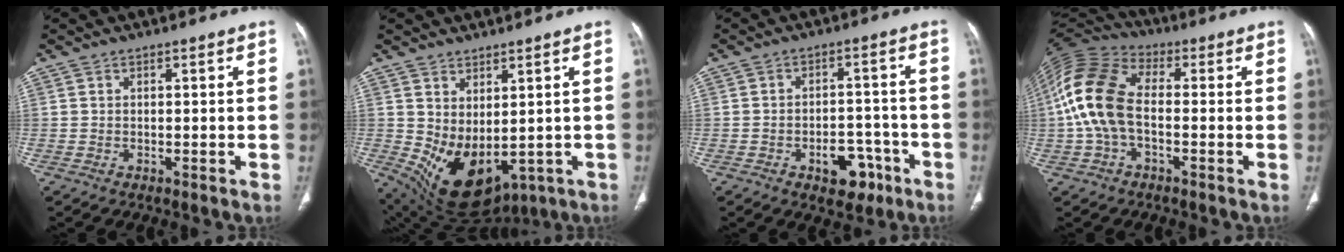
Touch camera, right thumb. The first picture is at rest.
{"total": 12.0, "force": [-0.4, 7.0, 9.8], "torque": [-0.157, -0.016, 0.033]}
{"total": 7.5, "force": [-4.0, 4.7, 4.4], "torque": [-0.033, 0.035, -0.049]}
{"total": 14.1, "force": [-0.9, 8.5, 11.3], "torque": [-0.246, 0.032, -0.023]}